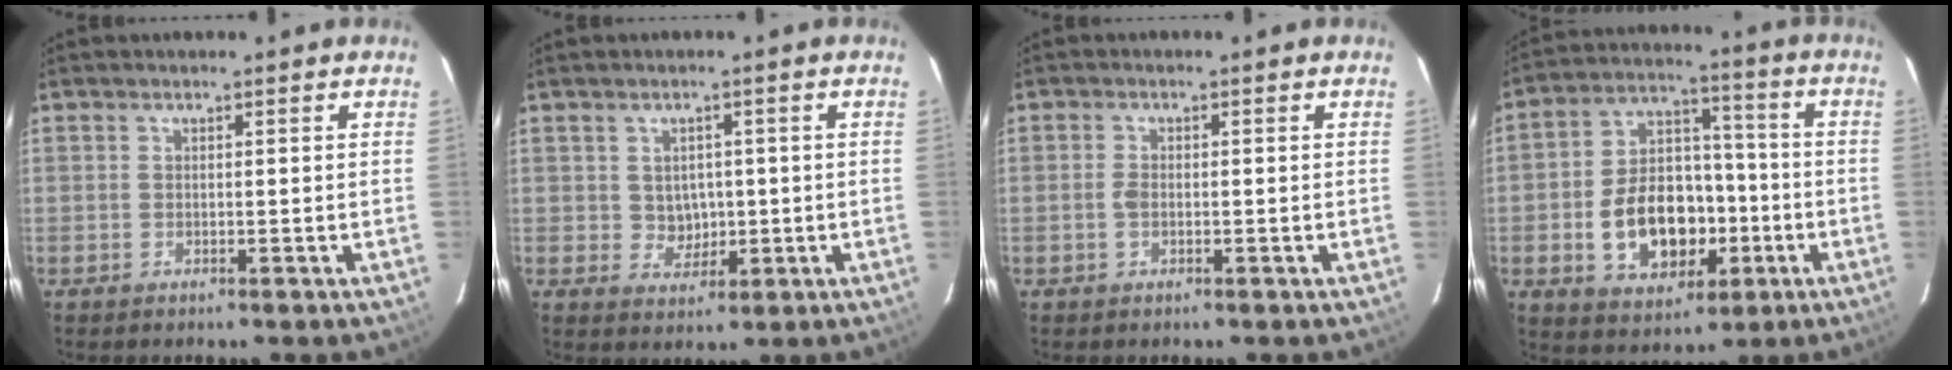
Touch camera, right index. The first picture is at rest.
{"total": 3.7, "force": [0.3, 3.5, 1.2], "torque": [-0.021, 0.008, 0.013]}
{"total": 1.6, "force": [-0.4, 0.9, 1.2], "torque": [-0.026, 0.002, -0.009]}
{"total": 15.9, "force": [-4.2, 10.5, 11.2], "torque": [-0.217, 0.028, -0.049]}